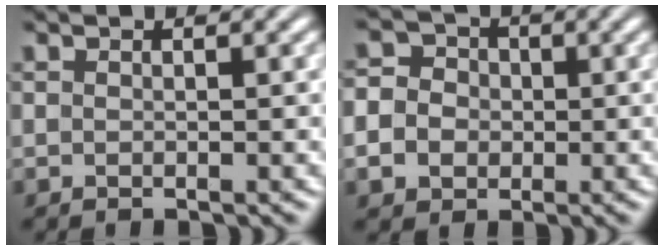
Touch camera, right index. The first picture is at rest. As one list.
[{"total": 7.3, "force": [-0.3, 6.7, 2.9], "torque": [-0.072, -0.014, -0.013]}]